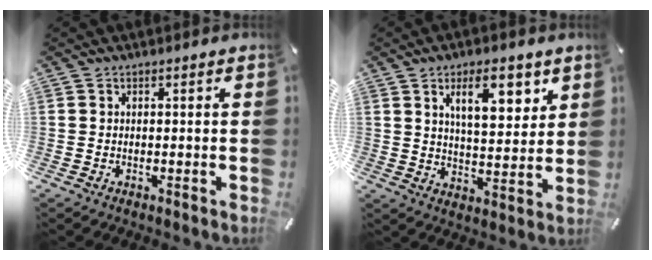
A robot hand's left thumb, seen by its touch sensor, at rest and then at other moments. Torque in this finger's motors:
{"motor_torque": [2.03, 1.96, 1.53, -0.85, 0.33]}